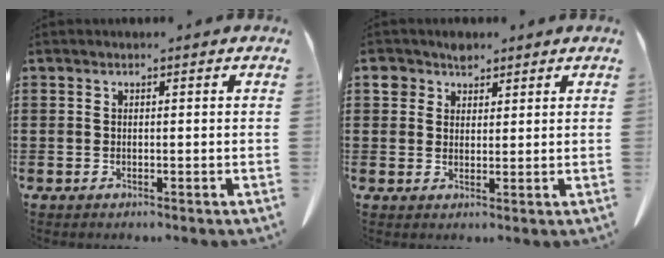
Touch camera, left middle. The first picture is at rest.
{"total": 3.5, "force": [2.6, 2.2, 0.9], "torque": [-0.021, 0.005, 0.050]}